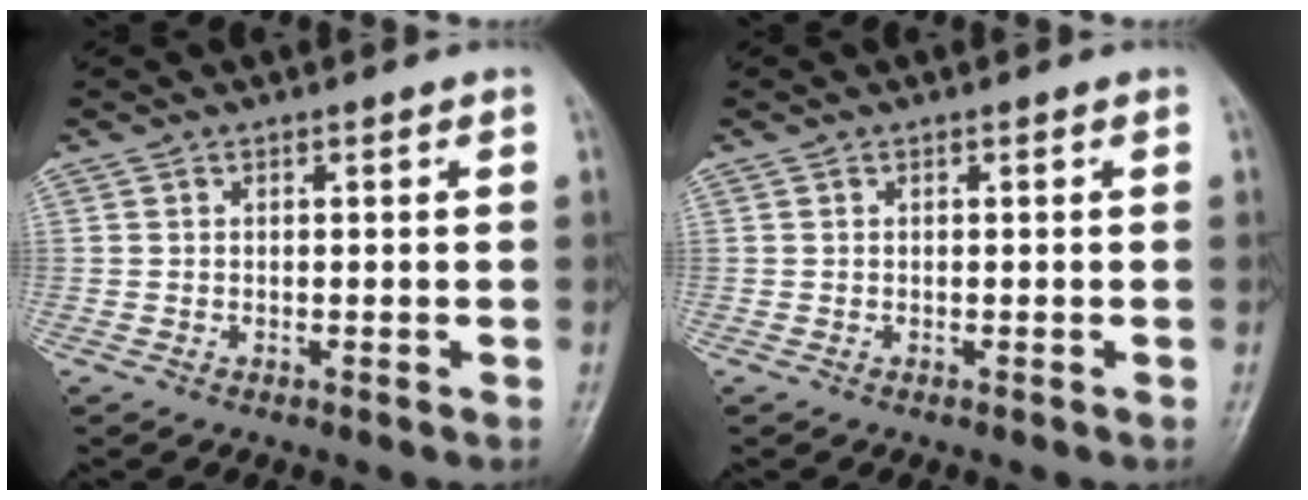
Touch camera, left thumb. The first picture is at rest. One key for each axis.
{"total": 0.0}